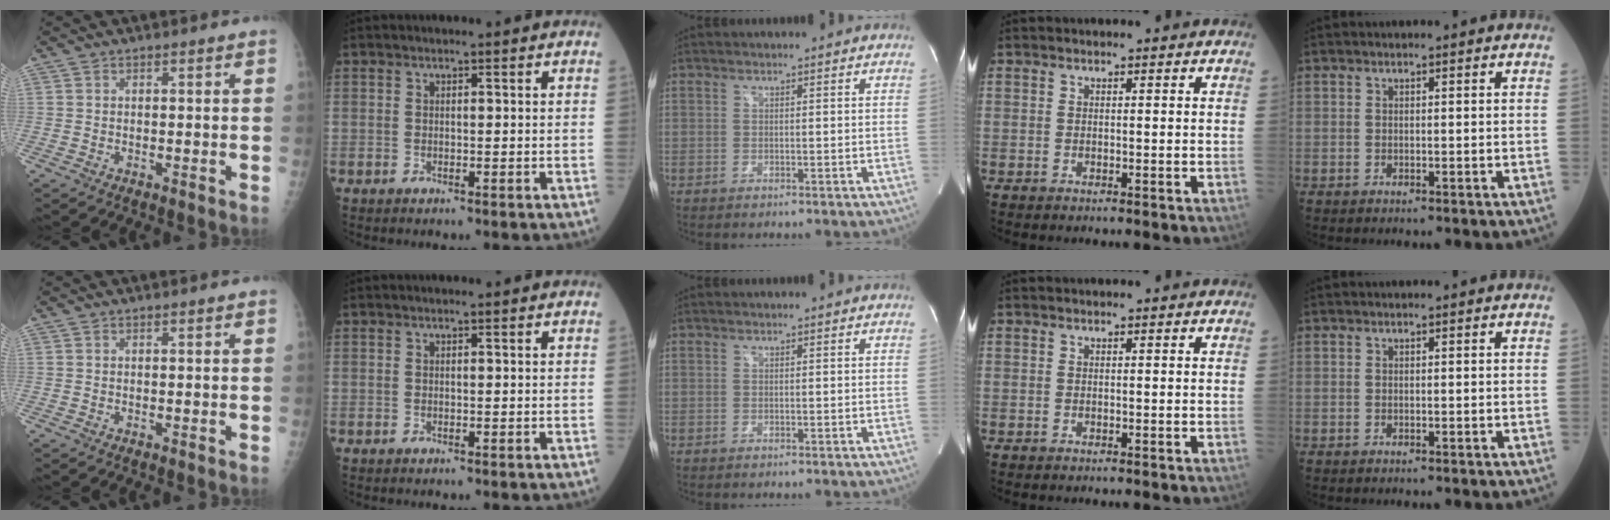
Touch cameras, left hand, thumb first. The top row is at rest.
{}